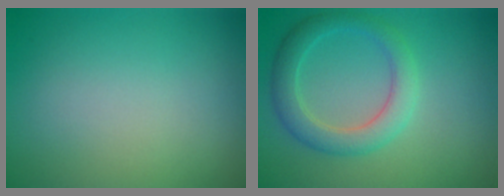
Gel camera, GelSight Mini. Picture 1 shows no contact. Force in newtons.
{"total": 3.5, "press": 3.5, "slide": 0.2}